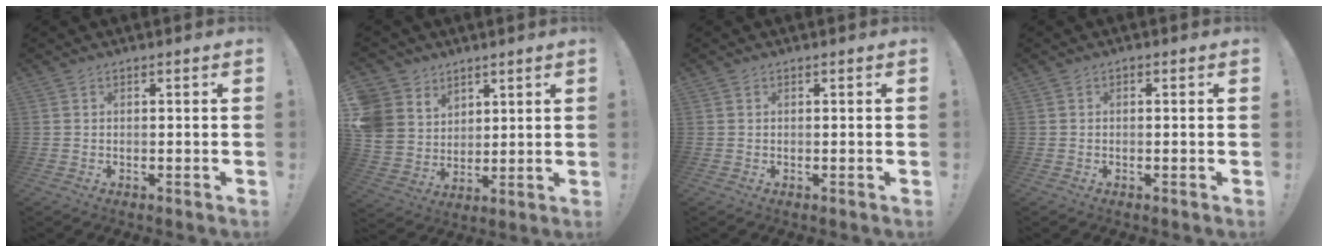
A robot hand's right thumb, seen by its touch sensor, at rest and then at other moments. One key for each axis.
{"total": 9.3, "fx": 4.5, "fy": 7.9, "fz": 1.9, "tx": -0.040, "ty": -0.035, "tz": 0.096}
{"total": 0.0}
{"total": 0.6, "fx": -0.5, "fy": 0.4, "fz": 0.2, "tx": -0.004, "ty": 0.001, "tz": -0.009}